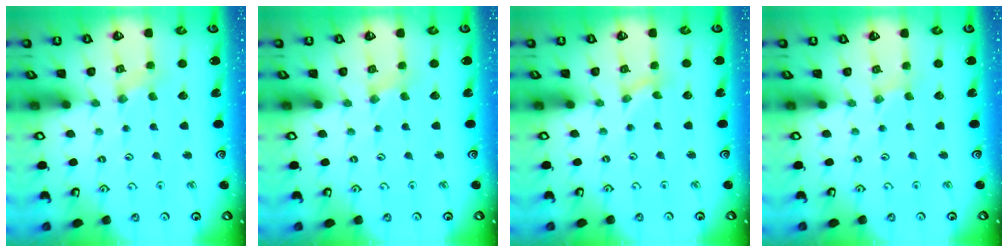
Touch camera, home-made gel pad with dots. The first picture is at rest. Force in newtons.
{"total": 1.1, "press": 1.1, "slide": 0.2}
{"total": 0.0}
{"total": 0.0}